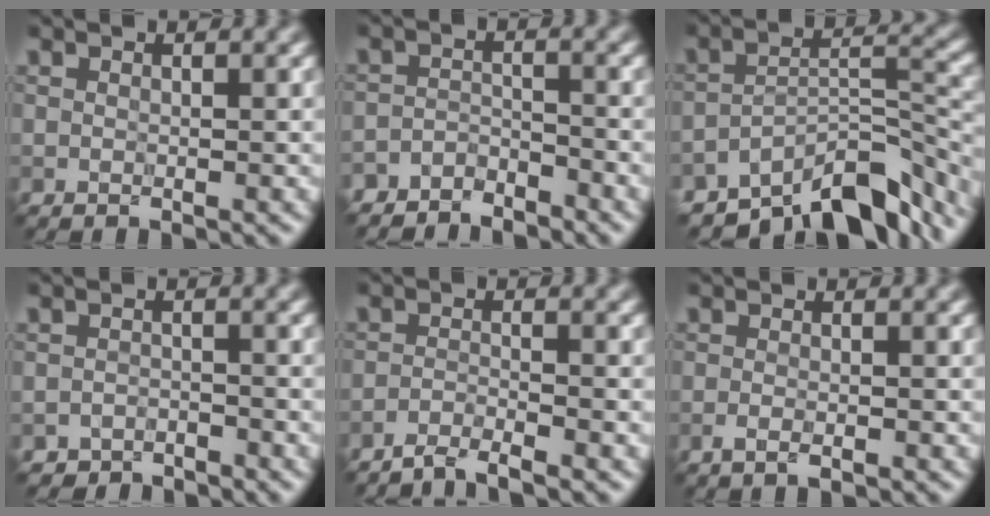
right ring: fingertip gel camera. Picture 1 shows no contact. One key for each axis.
{"total": 3.3, "fx": -3.2, "fy": 0.8, "fz": 0.2, "tx": -0.004, "ty": 0.001, "tz": -0.065}
{"total": 9.8, "fx": -7.4, "fy": 3.3, "fz": 5.4, "tx": -0.070, "ty": -0.002, "tz": -0.126}
{"total": 2.1, "fx": -1.9, "fy": 0.7, "fz": -0.4, "tx": 0.016, "ty": 0.008, "tz": -0.037}
{"total": 2.2, "fx": -2.0, "fy": 0.2, "fz": 0.9, "tx": -0.010, "ty": 0.005, "tz": -0.048}
{"total": 1.1, "fx": -0.7, "fy": 0.3, "fz": 0.8, "tx": -0.015, "ty": 0.002, "tz": -0.015}